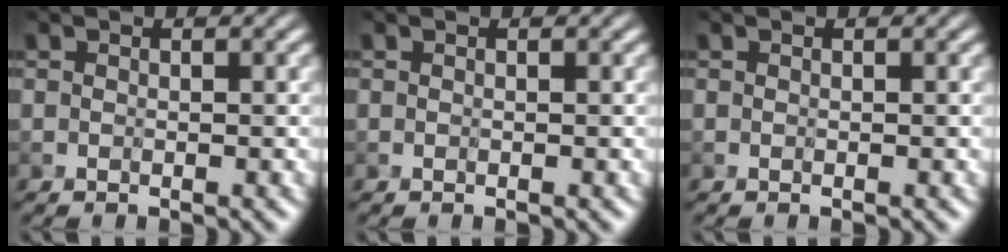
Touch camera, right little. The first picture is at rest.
{"total": 0.0}
{"total": 0.0}